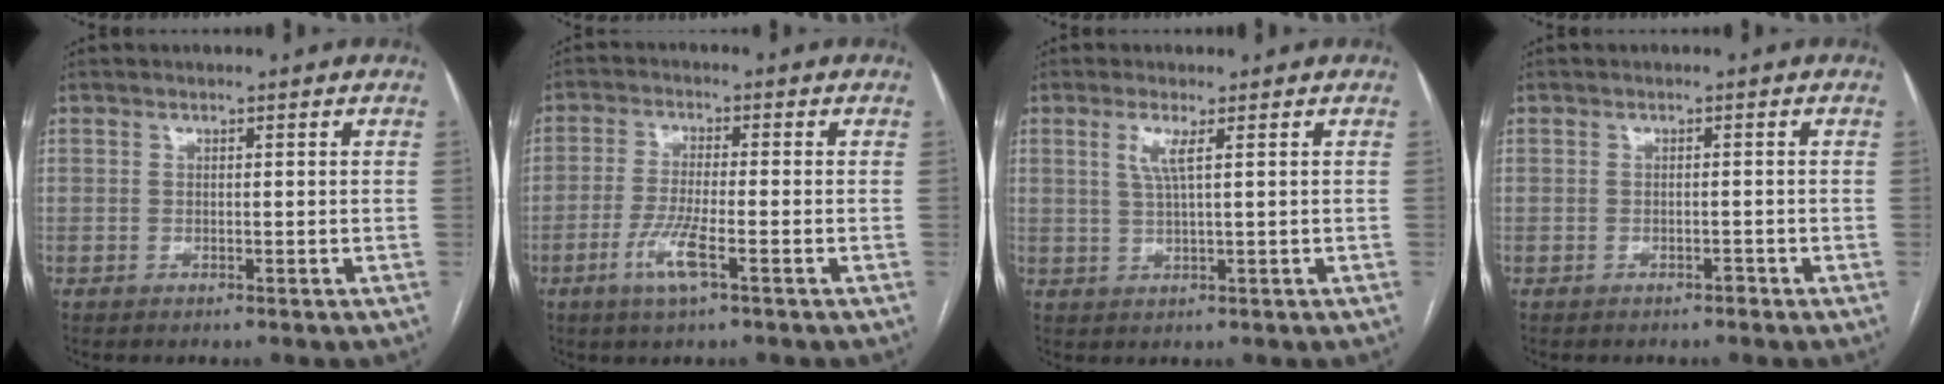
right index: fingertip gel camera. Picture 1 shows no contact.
{"total": 5.8, "force": [-2.8, 0.4, 5.1], "torque": [-0.107, -0.009, -0.053]}
{"total": 2.9, "force": [1.1, -0.1, 2.7], "torque": [-0.062, 0.000, 0.023]}
{"total": 0.7, "force": [-0.6, 0.3, 0.2], "torque": [-0.006, 0.000, -0.008]}